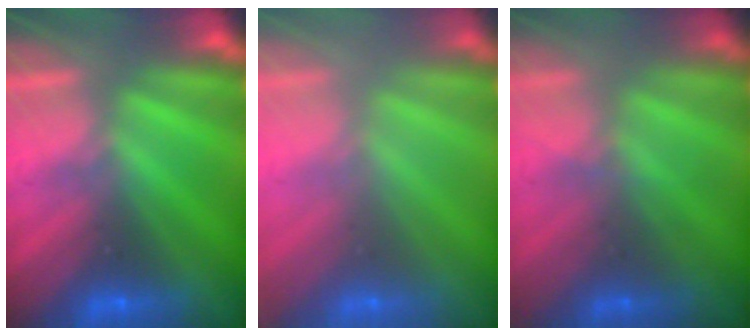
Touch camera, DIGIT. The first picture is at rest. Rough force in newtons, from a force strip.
{"total": 2.4}
{"total": 1.8}